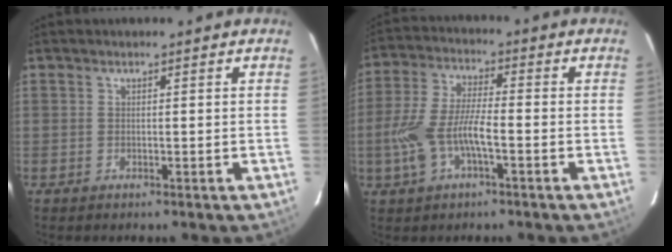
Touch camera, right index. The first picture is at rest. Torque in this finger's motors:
{"motor_torque": [0.34, 0.01, 0.30, 0.10]}